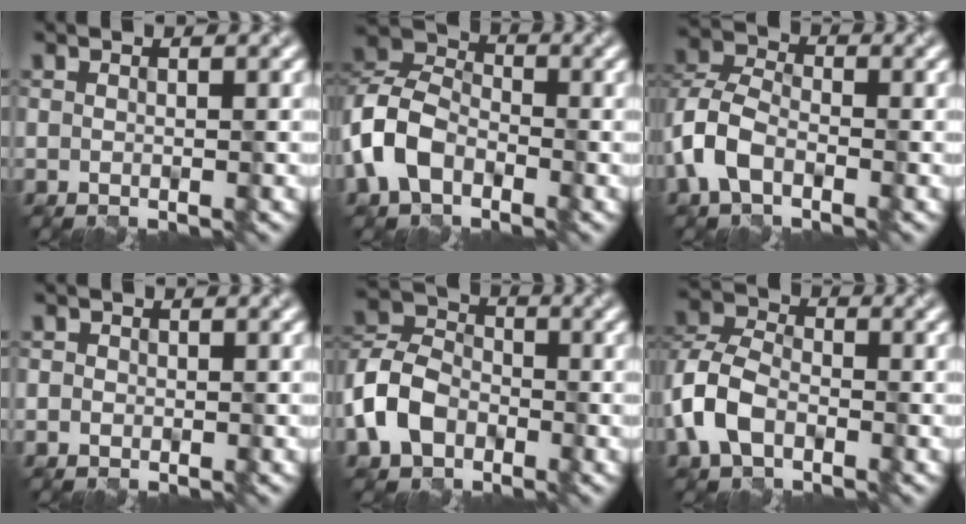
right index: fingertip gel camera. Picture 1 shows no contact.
{"total": 6.7, "force": [-3.0, 4.6, 3.9], "torque": [-0.086, 0.007, -0.072]}
{"total": 5.1, "force": [-2.2, 3.2, 3.4], "torque": [-0.079, 0.006, -0.054]}
{"total": 0.8, "force": [-0.1, 0.8, 0.0], "torque": [0.004, -0.005, -0.002]}
{"total": 6.5, "force": [-2.8, 4.8, 3.3], "torque": [-0.072, 0.006, -0.069]}
{"total": 5.9, "force": [-2.3, 3.9, 3.7], "torque": [-0.085, 0.006, -0.055]}